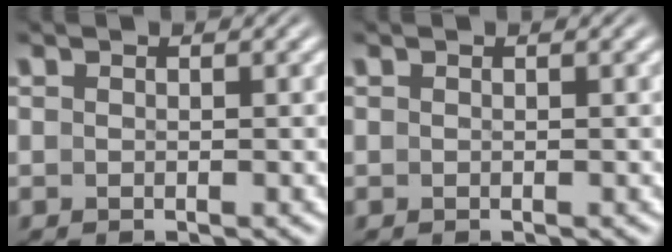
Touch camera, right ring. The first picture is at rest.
{"total": 0.0}